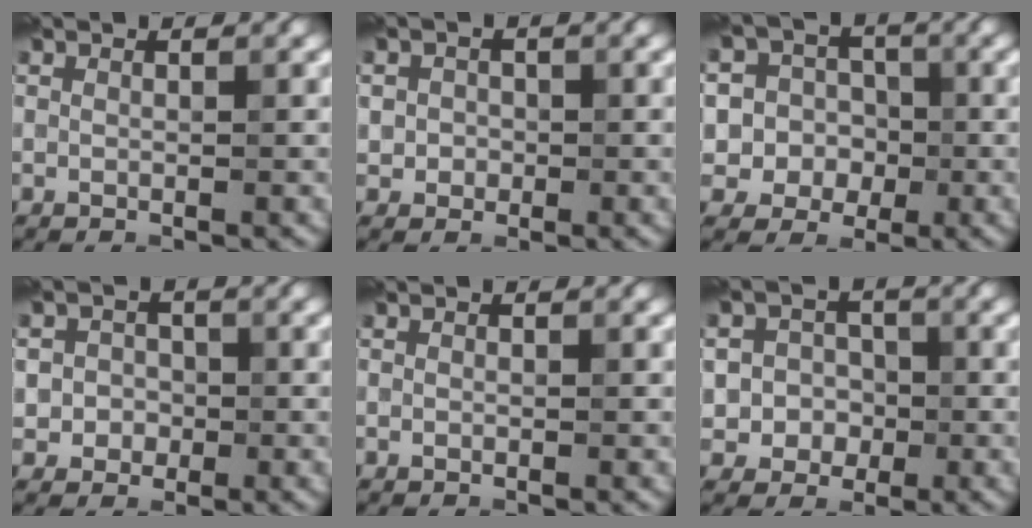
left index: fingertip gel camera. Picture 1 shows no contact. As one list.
[{"total": 1.8, "force": [-0.1, 1.7, 0.5], "torque": [0.002, -0.002, -0.002]}, {"total": 8.0, "force": [-1.0, 7.7, 1.8], "torque": [-0.042, 0.023, -0.048]}, {"total": 2.9, "force": [-0.5, 2.7, 0.8], "torque": [0.005, 0.003, -0.022]}, {"total": 0.0}, {"total": 4.7, "force": [-1.2, 4.5, 1.1], "torque": [-0.009, 0.014, -0.035]}]